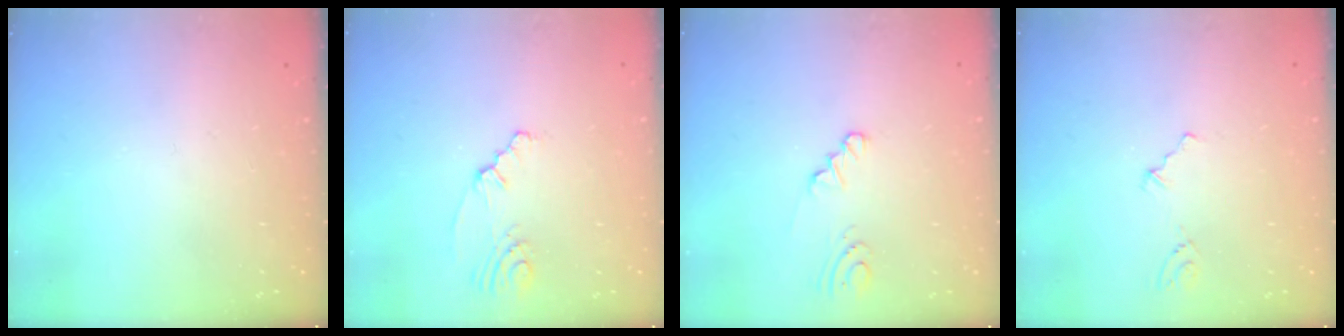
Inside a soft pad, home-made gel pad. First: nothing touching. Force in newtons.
{"total": 2.3, "press": 2.0, "slide": 1.2}
{"total": 1.0, "press": 1.0, "slide": 0.1}
{"total": 1.6, "press": 1.2, "slide": 1.0}